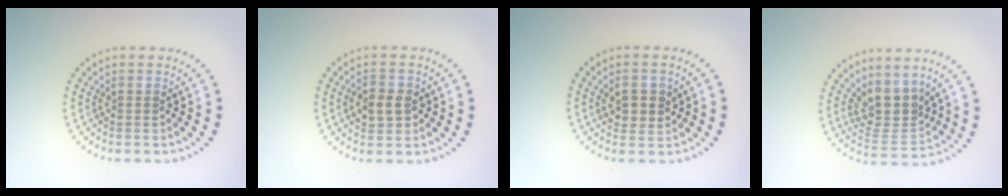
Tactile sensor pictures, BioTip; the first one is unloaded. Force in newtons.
{"total": 2.6, "press": 2.6, "slide": 0.2}
{"total": 2.6, "press": 2.5, "slide": 0.7}
{"total": 3.9, "press": 3.1, "slide": 2.4}